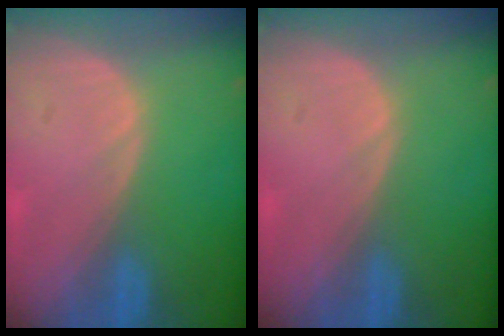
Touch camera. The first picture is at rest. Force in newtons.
{"total": 0.0}